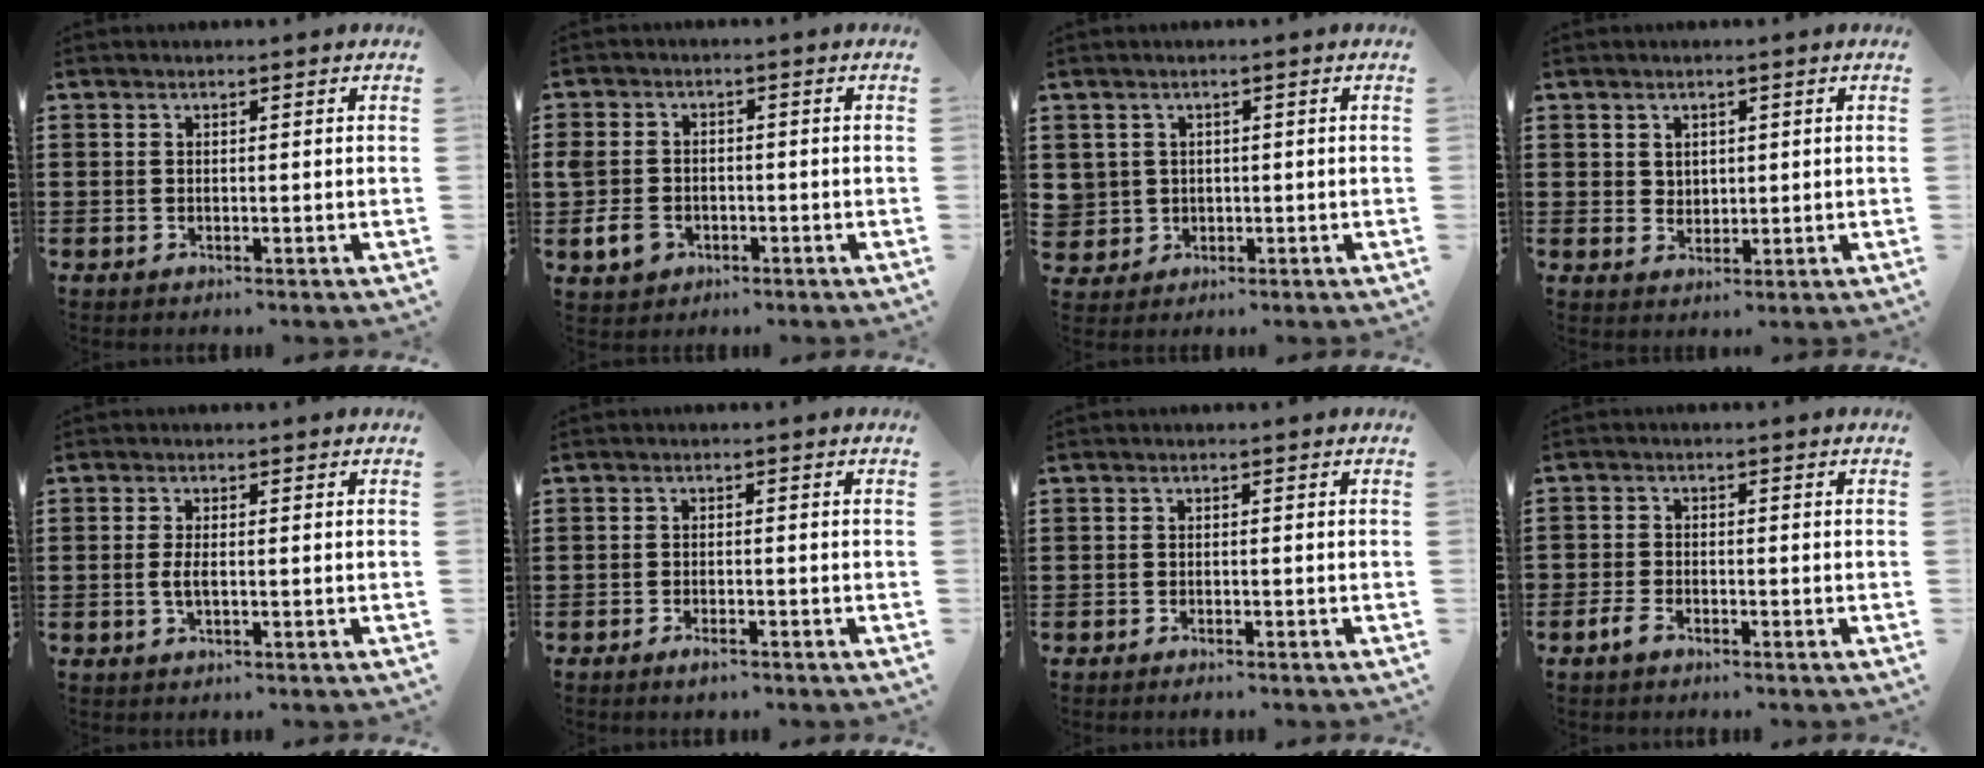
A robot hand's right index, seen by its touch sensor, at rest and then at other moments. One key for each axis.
{"total": 4.6, "fx": -1.4, "fy": 3.5, "fz": 2.5, "tx": -0.072, "ty": 0.000, "tz": -0.032}
{"total": 2.4, "fx": 0.4, "fy": 2.3, "fz": -0.2, "tx": -0.011, "ty": 0.011, "tz": 0.005}
{"total": 2.2, "fx": 1.3, "fy": 1.7, "fz": 0.4, "tx": -0.013, "ty": 0.008, "tz": 0.024}
{"total": 2.3, "fx": -0.3, "fy": 0.7, "fz": 2.2, "tx": -0.047, "ty": -0.003, "tz": -0.008}
{"total": 1.4, "fx": -1.1, "fy": 0.4, "fz": 0.7, "tx": -0.015, "ty": -0.001, "tz": -0.021}
{"total": 0.7, "fx": -0.6, "fy": 0.1, "fz": 0.2, "tx": -0.006, "ty": -0.001, "tz": -0.013}
{"total": 2.3, "fx": -1.7, "fy": 1.2, "fz": 1.2, "tx": -0.037, "ty": -0.001, "tz": -0.037}